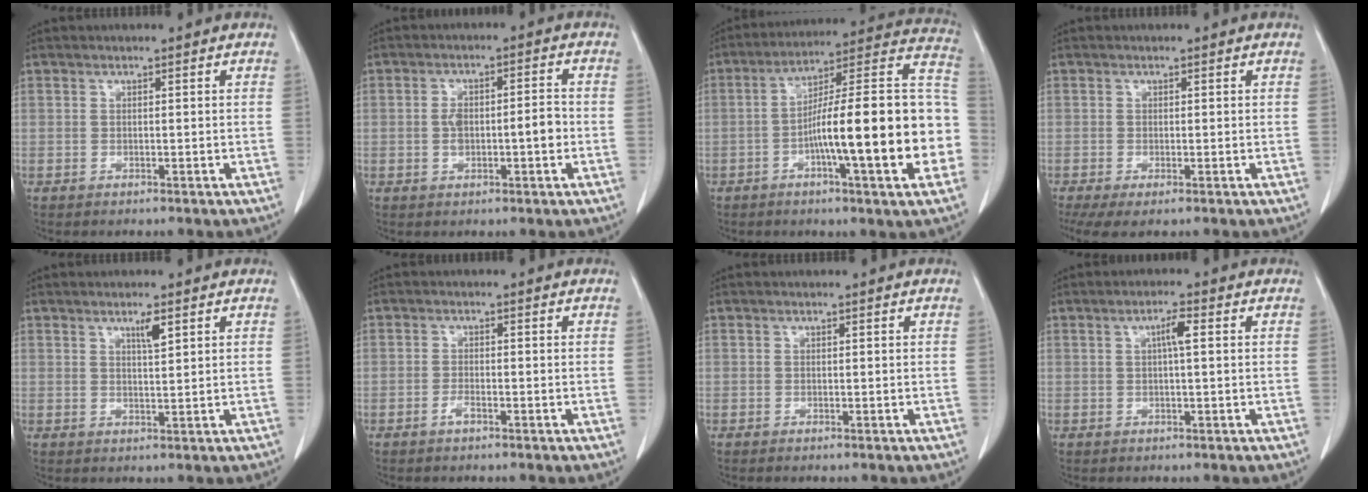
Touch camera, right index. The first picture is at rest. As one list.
[{"total": 7.5, "force": [-0.7, 2.1, 7.2], "torque": [-0.131, 0.016, -0.007]}, {"total": 23.1, "force": [-4.8, 2.3, 22.5], "torque": [-0.258, 0.027, -0.072]}, {"total": 4.2, "force": [-2.6, 1.2, 3.1], "torque": [-0.056, -0.013, -0.045]}, {"total": 2.4, "force": [1.4, 0.2, 1.9], "torque": [-0.036, -0.003, 0.025]}, {"total": 1.4, "force": [-1.0, 0.3, 1.0], "torque": [-0.019, 0.001, -0.018]}, {"total": 0.0}, {"total": 2.6, "force": [0.6, 0.2, 2.5], "torque": [-0.044, 0.005, 0.009]}]